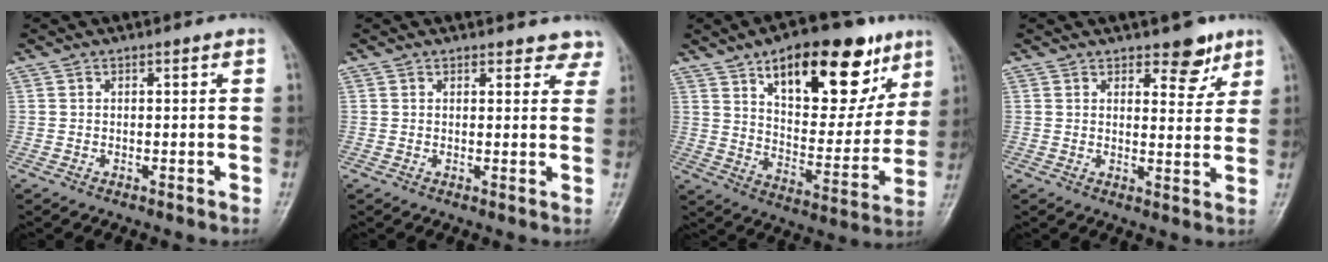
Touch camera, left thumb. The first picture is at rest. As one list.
[{"total": 4.4, "force": [4.0, 1.9, 0.2], "torque": [0.038, -0.020, 0.023]}, {"total": 23.8, "force": [12.6, 10.8, 17.0], "torque": [-0.200, -0.036, 0.197]}, {"total": 5.8, "force": [3.9, 2.9, 3.0], "torque": [-0.010, -0.024, 0.053]}]